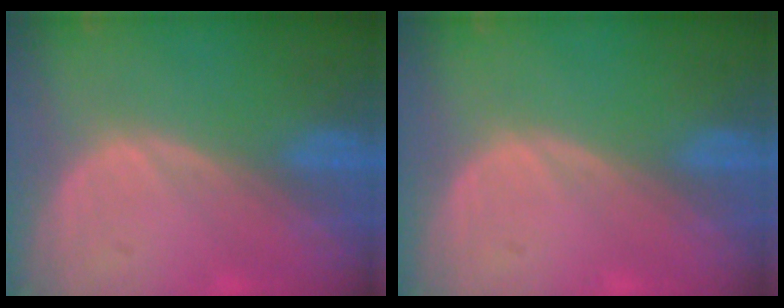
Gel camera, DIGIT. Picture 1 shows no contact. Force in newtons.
{"total": 0.0}